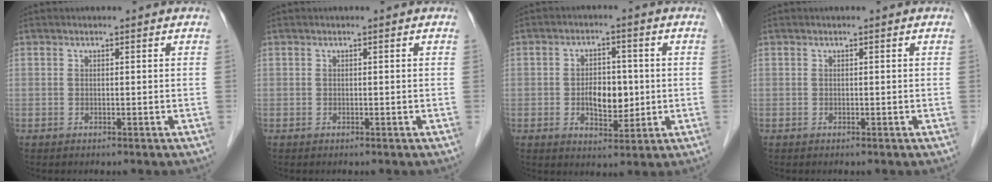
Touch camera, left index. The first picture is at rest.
{"total": 0.0}
{"total": 6.0, "force": [-0.5, 3.5, 4.8], "torque": [-0.080, 0.004, -0.002]}
{"total": 0.0}